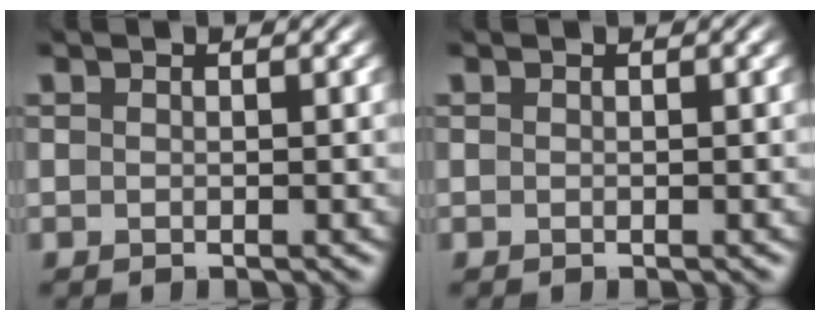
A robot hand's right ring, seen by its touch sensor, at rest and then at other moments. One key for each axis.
{"total": 0.0}